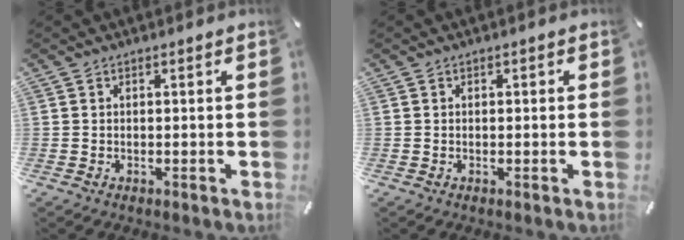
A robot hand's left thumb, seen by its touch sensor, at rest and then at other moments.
{"total": 0.5, "force": [-0.1, 0.3, 0.4], "torque": [-0.009, -0.001, -0.003]}